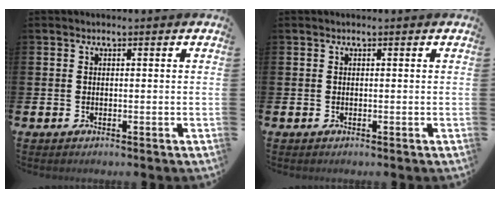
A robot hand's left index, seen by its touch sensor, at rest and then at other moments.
{"total": 0.0}